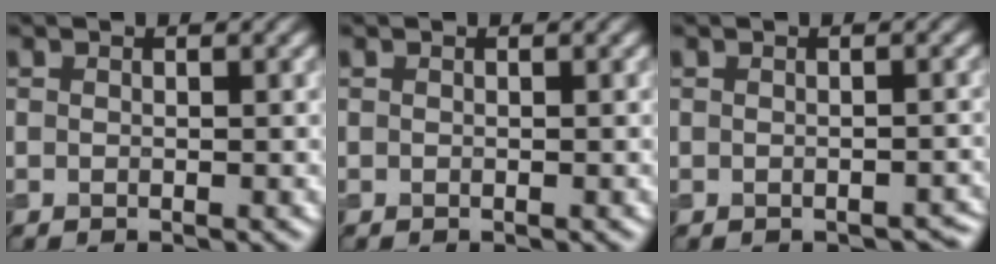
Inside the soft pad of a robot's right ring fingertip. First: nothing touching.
{"total": 0.0}
{"total": 1.1, "force": [-0.9, 0.5, 0.3], "torque": [0.000, -0.006, -0.010]}